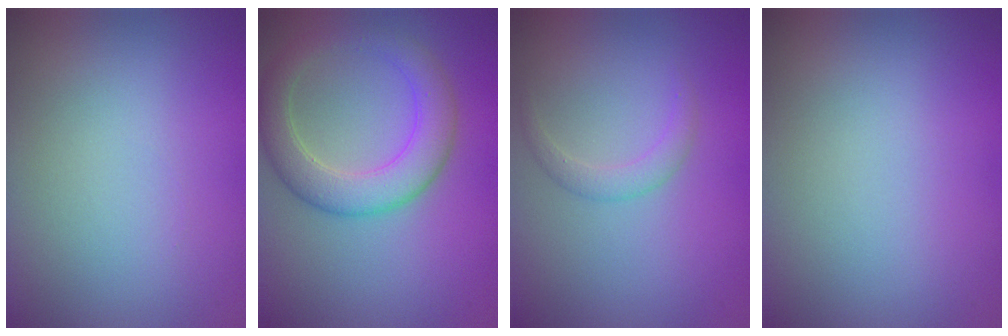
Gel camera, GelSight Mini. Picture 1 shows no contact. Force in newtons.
{"total": 5.1, "press": 5.1, "slide": 0.3}
{"total": 1.5, "press": 1.5, "slide": 0.1}
{"total": 0.0}